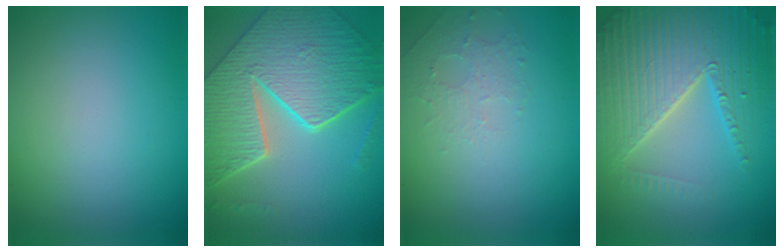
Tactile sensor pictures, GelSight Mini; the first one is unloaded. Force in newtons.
{"total": 9.6, "press": 7.1, "slide": 6.5}
{"total": 1.4, "press": 0.7, "slide": 1.2}
{"total": 7.1, "press": 6.9, "slide": 1.7}